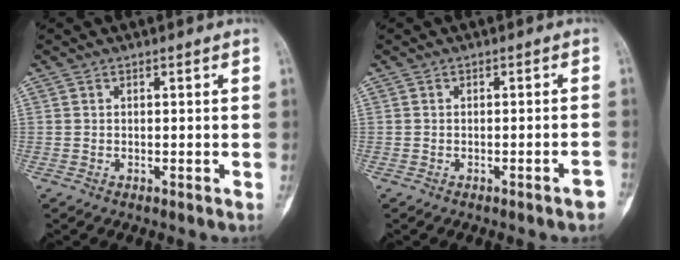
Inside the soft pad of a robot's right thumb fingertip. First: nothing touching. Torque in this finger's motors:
{"motor_torque": [0.74, 0.13, 0.21, -0.37, 0.04]}